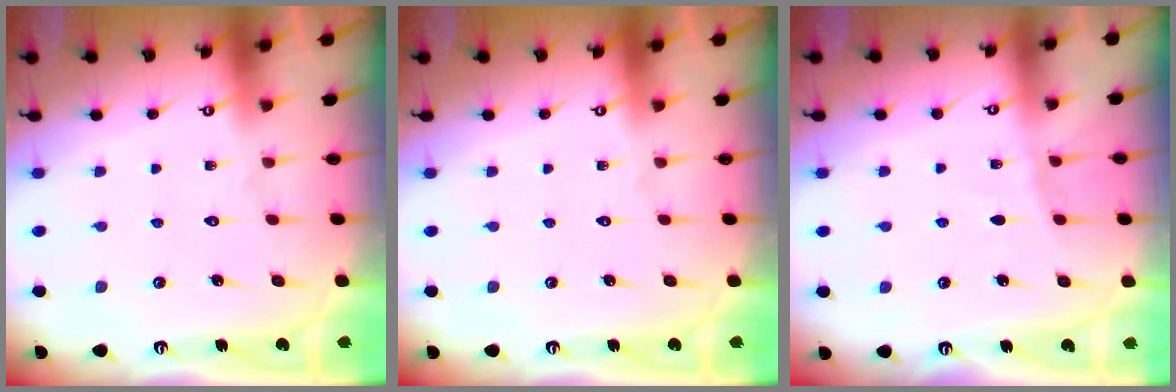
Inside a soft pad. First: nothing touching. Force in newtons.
{"total": 0.0}
{"total": 4.4, "press": 4.3, "slide": 0.5}